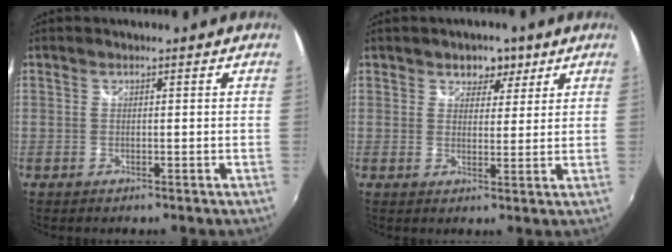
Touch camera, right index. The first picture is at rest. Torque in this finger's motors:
{"motor_torque": [0.01, 0.03, 0.04, 0.02]}